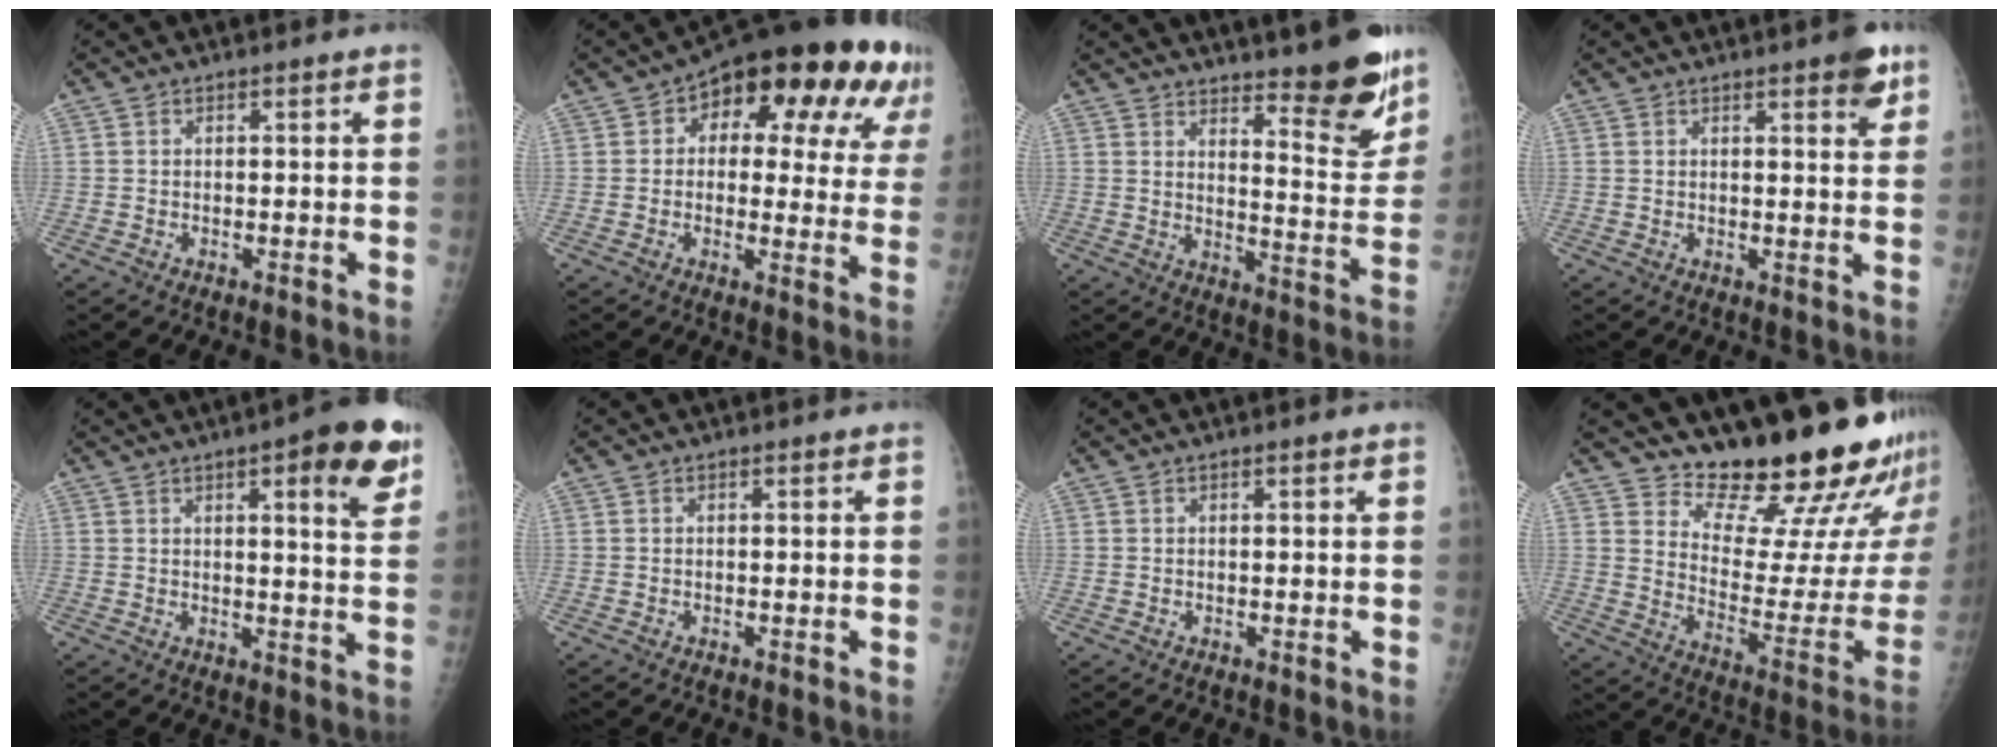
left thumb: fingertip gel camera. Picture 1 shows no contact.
{"total": 21.5, "force": [9.5, 10.7, 16.0], "torque": [-0.167, 0.012, 0.119]}
{"total": 13.2, "force": [9.8, 3.0, 8.3], "torque": [-0.074, -0.084, 0.145]}
{"total": 4.8, "force": [2.9, 1.3, 3.6], "torque": [-0.036, -0.013, 0.032]}
{"total": 12.2, "force": [6.1, 3.0, 10.1], "torque": [-0.102, -0.024, 0.070]}
{"total": 0.0}
{"total": 0.7, "force": [0.4, 0.0, 0.6], "torque": [-0.010, 0.000, 0.005]}
{"total": 22.1, "force": [19.3, 4.4, 9.7], "torque": [-0.101, -0.187, 0.262]}